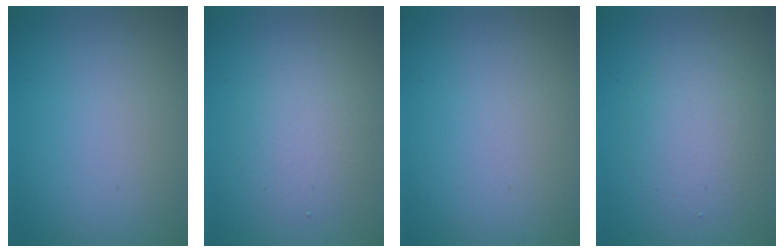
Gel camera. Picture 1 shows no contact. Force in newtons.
{"total": 2.9, "press": 2.8, "slide": 0.2}
{"total": 0.0}
{"total": 3.1, "press": 3.1, "slide": 0.2}